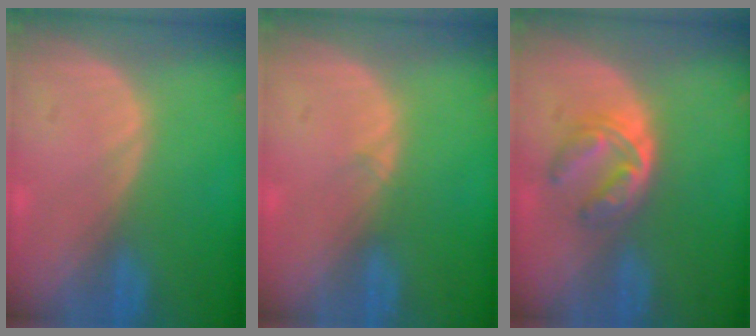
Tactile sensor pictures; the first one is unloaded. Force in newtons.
{"total": 0.6, "press": 0.6, "slide": 0.1}
{"total": 6.2, "press": 5.0, "slide": 3.5}